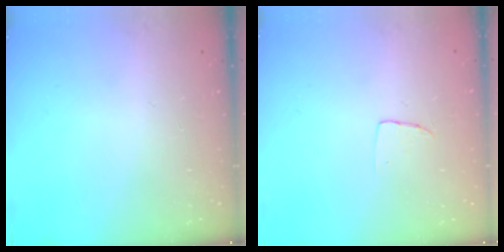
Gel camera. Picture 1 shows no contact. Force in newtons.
{"total": 2.9, "press": 2.9, "slide": 0.1}